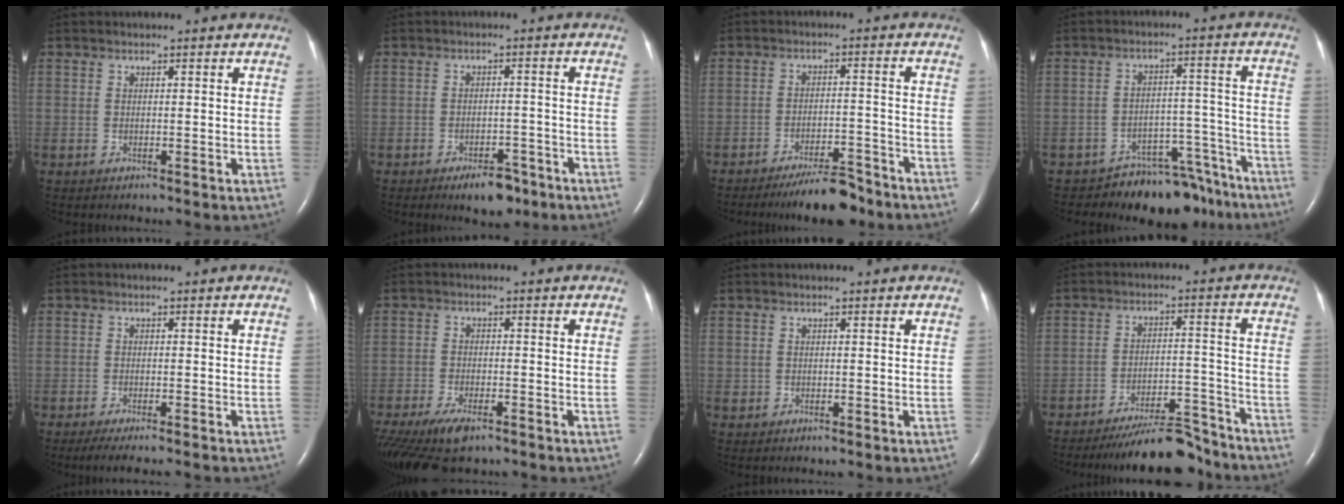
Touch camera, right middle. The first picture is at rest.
{"total": 5.3, "force": [-3.6, 2.4, 3.0], "torque": [-0.042, 0.003, -0.048]}
{"total": 7.4, "force": [-6.4, 1.4, 3.4], "torque": [-0.049, -0.007, -0.107]}
{"total": 11.3, "force": [-10.3, 4.4, 1.2], "torque": [0.023, 0.054, -0.140]}
{"total": 6.1, "force": [-5.1, 1.2, 3.1], "torque": [-0.038, -0.010, -0.074]}
{"total": 10.1, "force": [-7.0, 3.6, 6.2], "torque": [-0.121, -0.019, -0.116]}
{"total": 0.5, "force": [0.0, 0.5, 0.0], "torque": [0.004, 0.004, 0.000]}
{"total": 11.9, "force": [-11.1, 1.8, 3.9], "torque": [-0.049, 0.020, -0.171]}